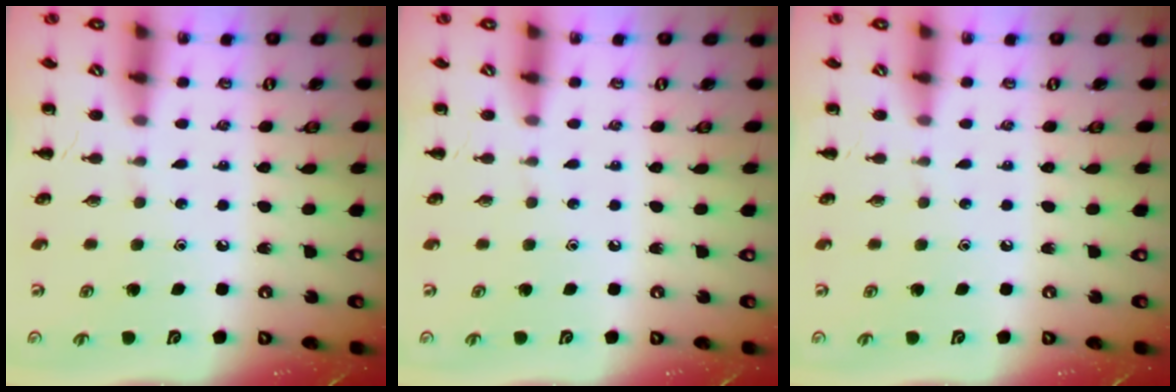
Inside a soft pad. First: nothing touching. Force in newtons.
{"total": 0.0}
{"total": 0.0}